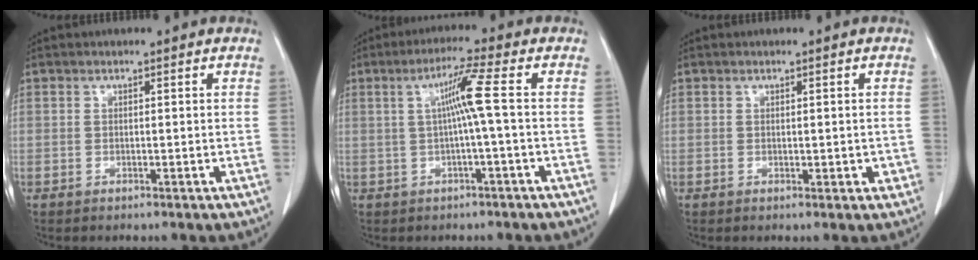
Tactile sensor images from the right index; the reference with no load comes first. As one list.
[{"total": 5.5, "force": [0.5, 0.3, 5.5], "torque": [-0.099, 0.013, 0.007]}, {"total": 1.7, "force": [-0.3, 1.0, 1.4], "torque": [-0.011, -0.001, 0.000]}]